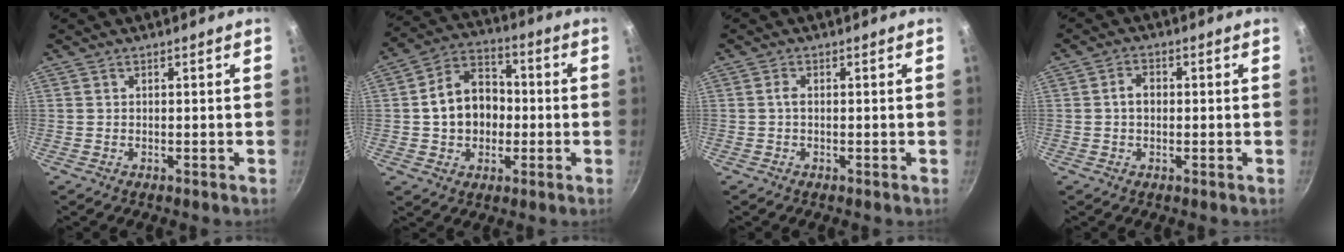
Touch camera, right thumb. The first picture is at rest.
{"total": 13.0, "force": [-0.4, 10.2, 8.1], "torque": [-0.105, 0.029, -0.014]}
{"total": 1.3, "force": [0.0, 0.7, 1.1], "torque": [-0.022, 0.004, -0.002]}
{"total": 3.5, "force": [0.0, 2.5, 2.4], "torque": [-0.031, 0.011, -0.003]}